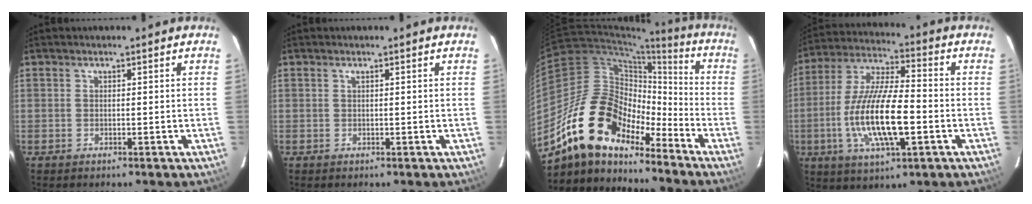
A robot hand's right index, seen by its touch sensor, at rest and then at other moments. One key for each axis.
{"total": 0.0}
{"total": 17.9, "fx": -13.2, "fy": 8.4, "fz": 8.6, "tx": -0.158, "ty": 0.005, "tz": -0.239}
{"total": 16.6, "fx": -4.1, "fy": 4.7, "fz": 15.4, "tx": -0.313, "ty": -0.009, "tz": -0.077}